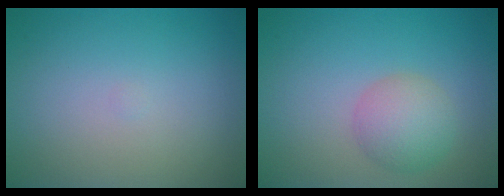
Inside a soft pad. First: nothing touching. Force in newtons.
{"total": 3.4, "press": 3.4, "slide": 0.2}